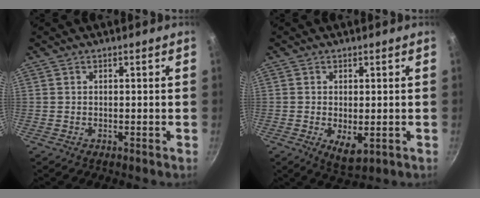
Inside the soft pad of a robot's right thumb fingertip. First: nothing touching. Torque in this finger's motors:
{"motor_torque": [-0.20, 0.36, 0.21, 0.19, 0.00]}